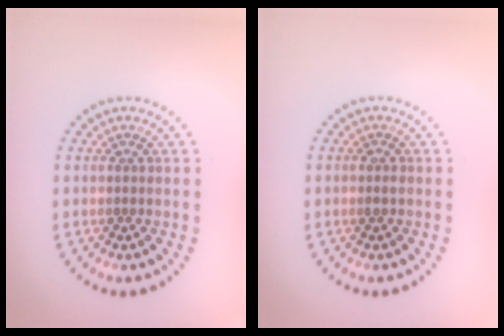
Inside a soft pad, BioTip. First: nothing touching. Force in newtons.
{"total": 0.7, "press": 0.7, "slide": 0.3}